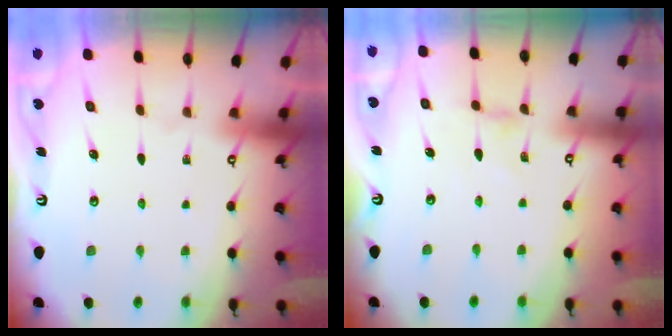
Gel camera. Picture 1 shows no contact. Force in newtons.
{"total": 0.0}